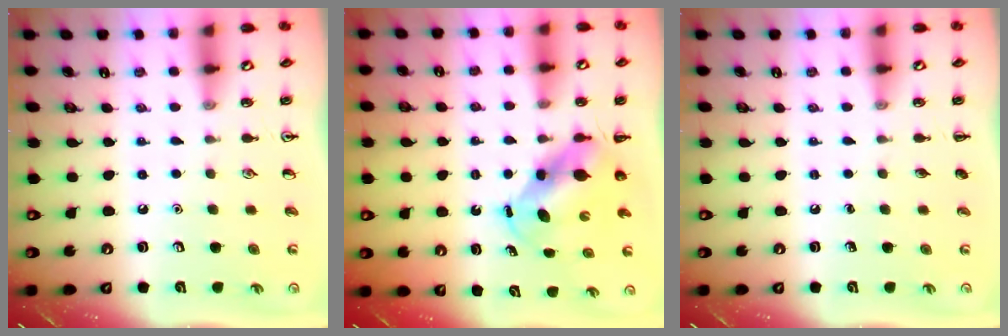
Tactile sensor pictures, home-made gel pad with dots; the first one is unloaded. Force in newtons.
{"total": 5.4, "press": 5.3, "slide": 1.1}
{"total": 0.0}